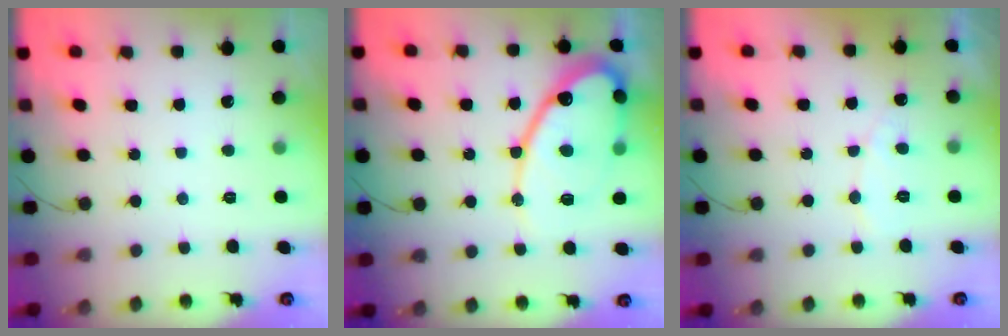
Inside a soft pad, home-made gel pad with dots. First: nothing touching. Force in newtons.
{"total": 18.2, "press": 18.1, "slide": 1.8}
{"total": 5.3, "press": 5.3, "slide": 0.2}